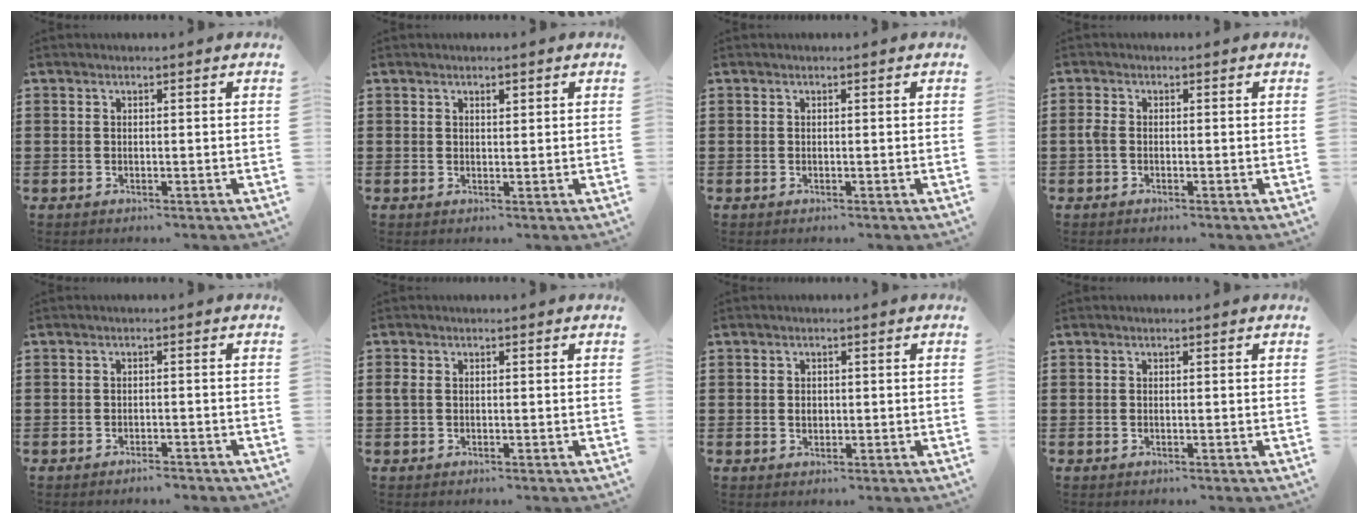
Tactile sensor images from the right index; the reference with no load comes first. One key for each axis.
{"total": 0.8, "fx": 0.6, "fy": 0.4, "fz": 0.5, "tx": -0.010, "ty": 0.001, "tz": 0.011}
{"total": 0.0}
{"total": 1.4, "fx": -0.5, "fy": 0.8, "fz": 1.1, "tx": -0.037, "ty": -0.005, "tz": -0.014}
{"total": 1.5, "fx": -1.4, "fy": 0.2, "fz": 0.4, "tx": -0.011, "ty": 0.000, "tz": -0.028}
{"total": 1.4, "fx": 0.1, "fy": 1.0, "fz": 1.0, "tx": -0.030, "ty": 0.003, "tz": -0.002}
{"total": 1.4, "fx": 0.0, "fy": 1.0, "fz": 0.9, "tx": -0.020, "ty": 0.006, "tz": -0.001}
{"total": 0.0}